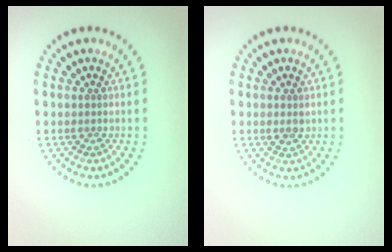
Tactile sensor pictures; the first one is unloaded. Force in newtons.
{"total": 1.1, "press": 1.0, "slide": 0.4}